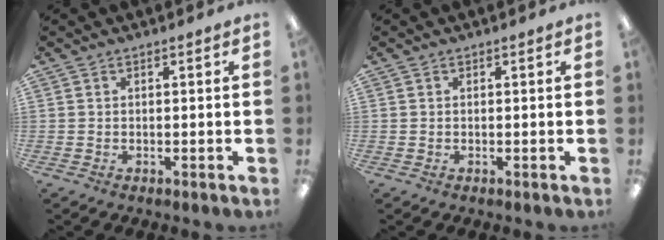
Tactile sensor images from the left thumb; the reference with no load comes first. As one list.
[{"total": 0.0}]